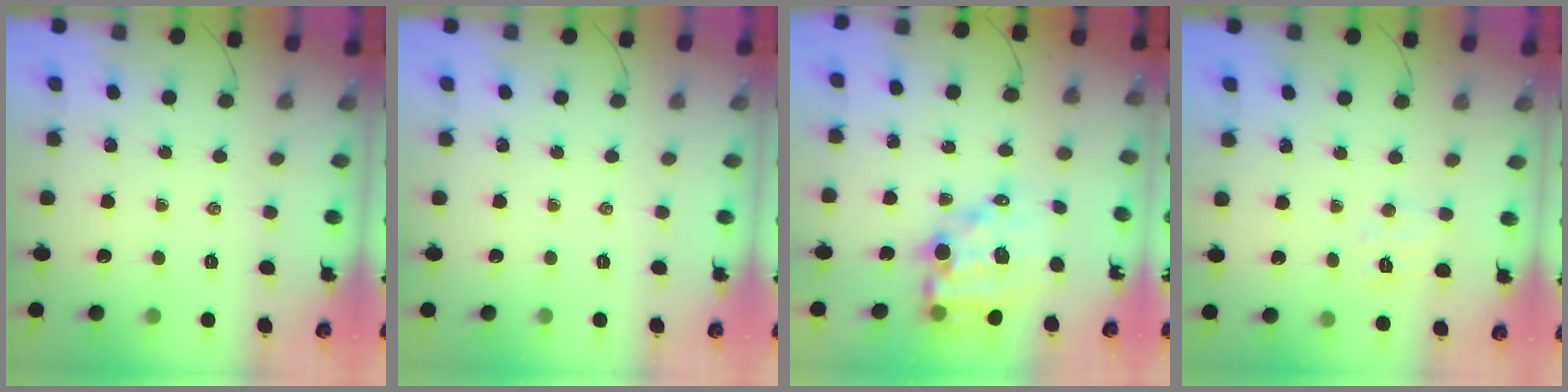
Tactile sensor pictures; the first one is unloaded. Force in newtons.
{"total": 0.0}
{"total": 11.2, "press": 10.7, "slide": 3.3}
{"total": 6.9, "press": 6.8, "slide": 1.0}